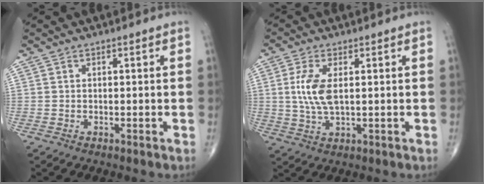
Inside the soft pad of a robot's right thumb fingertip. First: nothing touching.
{"total": 7.0, "force": [1.0, 3.0, 6.2], "torque": [-0.143, -0.004, 0.023]}